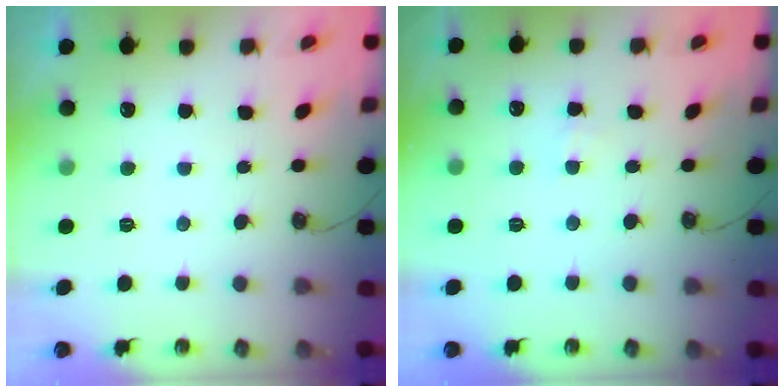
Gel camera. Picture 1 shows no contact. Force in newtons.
{"total": 1.6, "press": 1.6, "slide": 0.3}